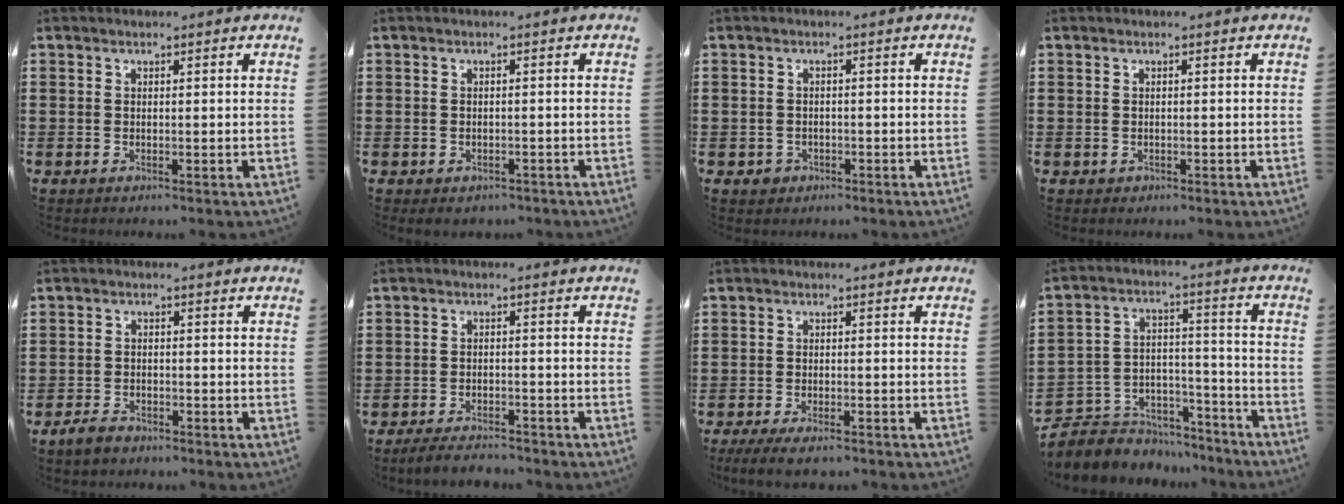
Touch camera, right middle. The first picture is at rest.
{"total": 0.7, "force": [-0.6, 0.4, 0.0], "torque": [-0.003, -0.001, -0.014]}
{"total": 1.4, "force": [-0.8, 1.1, 0.2], "torque": [-0.009, 0.002, -0.019]}
{"total": 0.0}
{"total": 2.6, "force": [-2.2, 1.2, 0.8], "torque": [-0.025, 0.005, -0.047]}
{"total": 3.4, "force": [-3.3, 0.6, 0.6], "torque": [-0.012, 0.006, -0.069]}
{"total": 3.0, "force": [-2.6, 0.5, 1.4], "torque": [-0.038, -0.004, -0.055]}
{"total": 5.7, "force": [-4.6, 3.3, -0.2], "torque": [-0.016, 0.007, -0.094]}